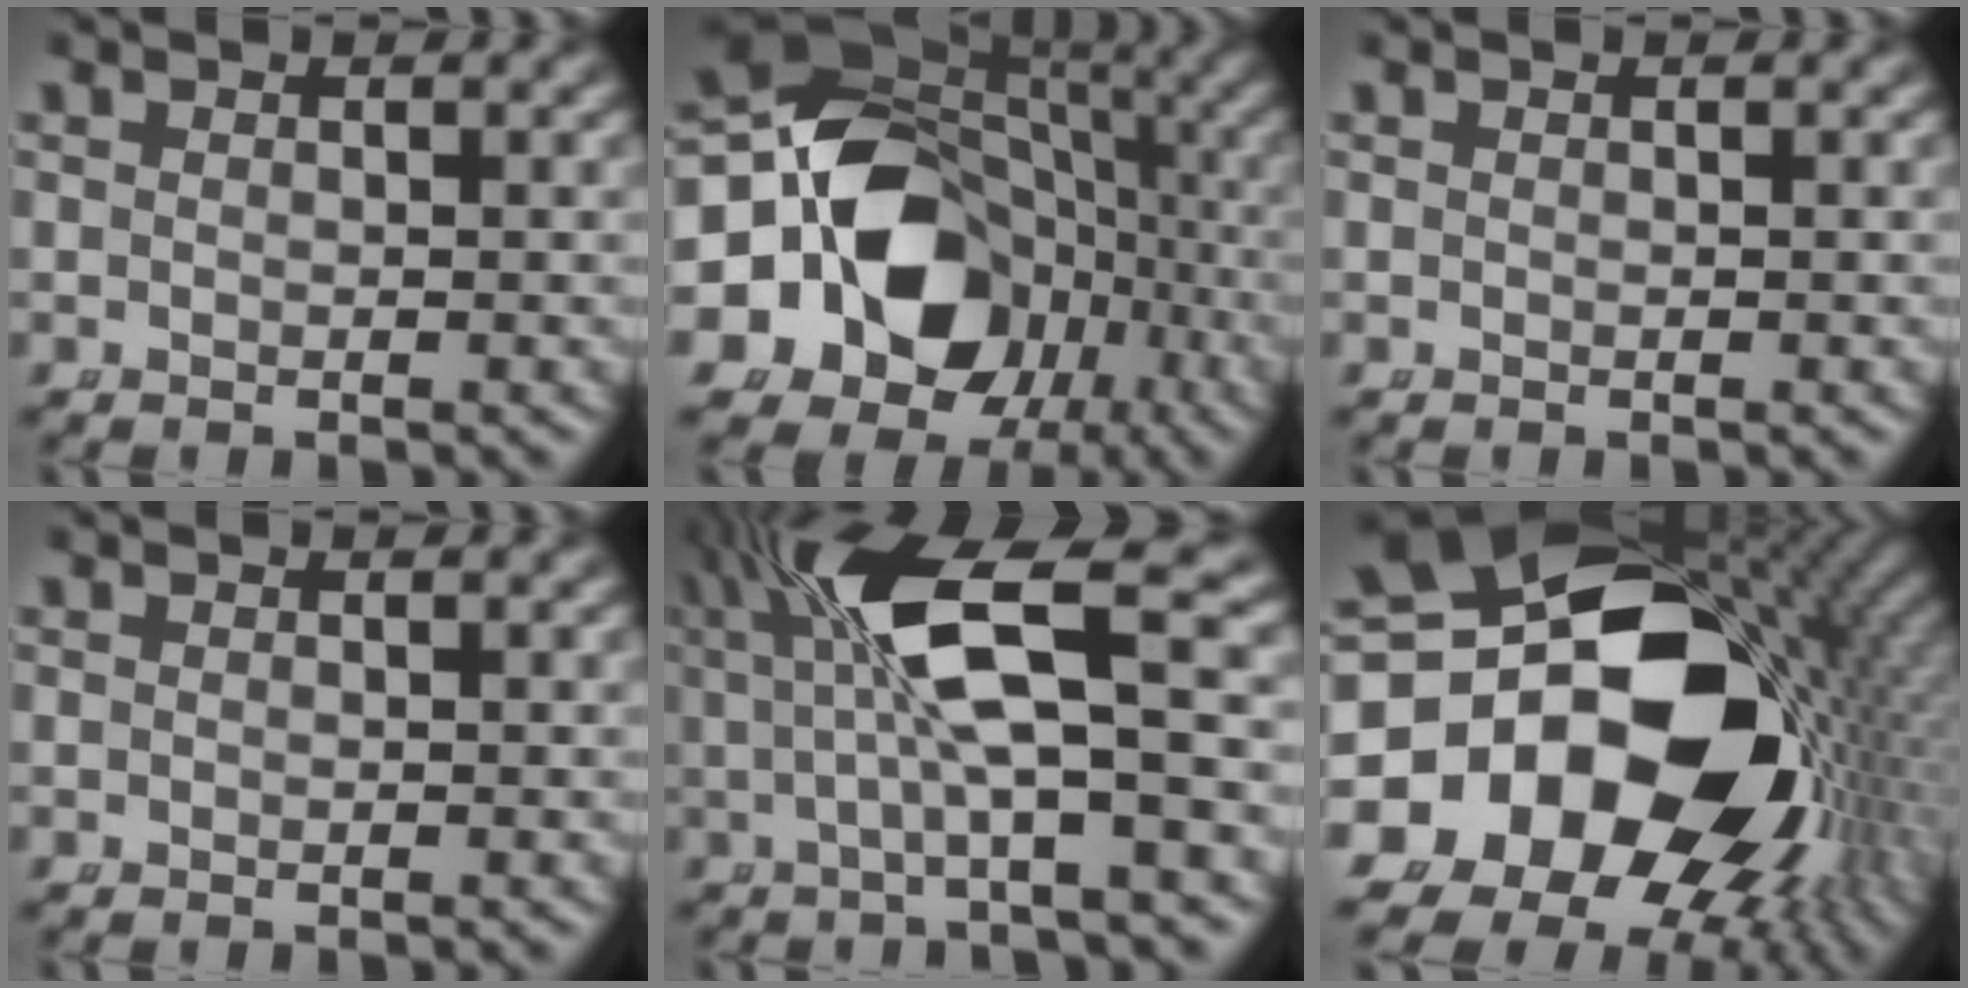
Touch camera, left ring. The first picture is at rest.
{"total": 19.0, "force": [-3.1, 15.4, 10.6], "torque": [-0.177, -0.041, -0.047]}
{"total": 0.0}
{"total": 0.0}
{"total": 8.5, "force": [1.7, 2.7, 7.8], "torque": [-0.140, 0.012, 0.023]}
{"total": 34.2, "force": [-3.7, 24.1, 23.9], "torque": [-0.412, -0.086, -0.039]}